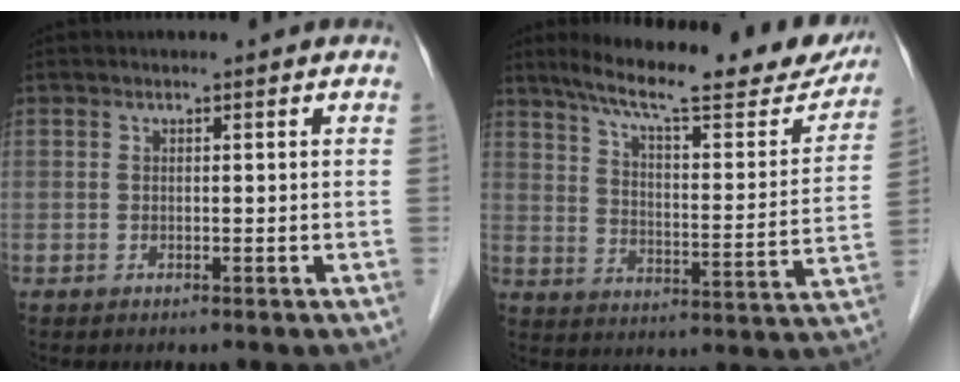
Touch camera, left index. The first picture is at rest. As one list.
[{"total": 24.0, "force": [20.0, 4.1, 12.5], "torque": [-0.179, -0.024, 0.264]}]